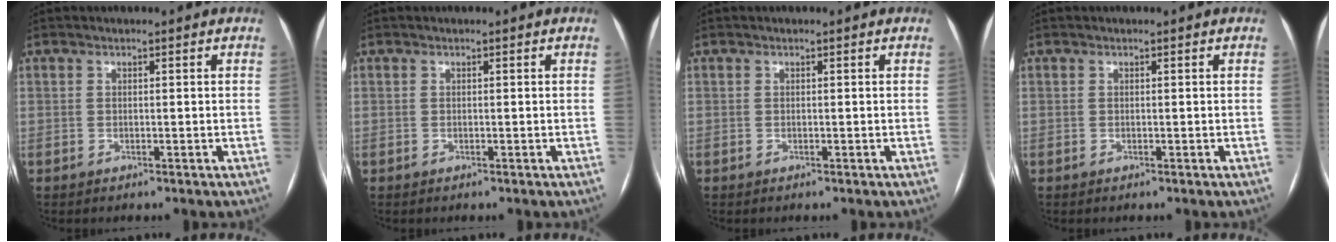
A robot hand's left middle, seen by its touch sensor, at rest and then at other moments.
{"total": 0.0}
{"total": 0.0}
{"total": 0.0}